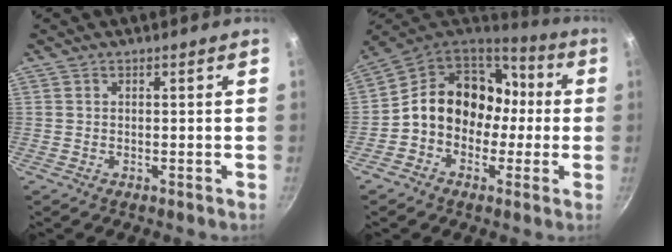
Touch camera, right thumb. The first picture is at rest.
{"total": 16.5, "force": [-0.2, 13.4, 9.6], "torque": [-0.107, 0.057, -0.018]}